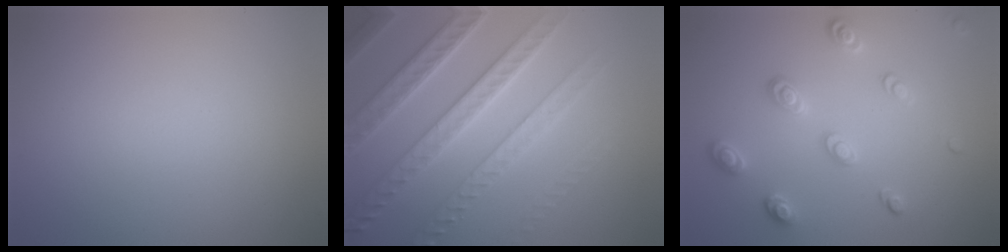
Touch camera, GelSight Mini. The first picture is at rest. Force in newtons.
{"total": 7.1, "press": 6.9, "slide": 1.7}
{"total": 2.8, "press": 2.4, "slide": 1.4}